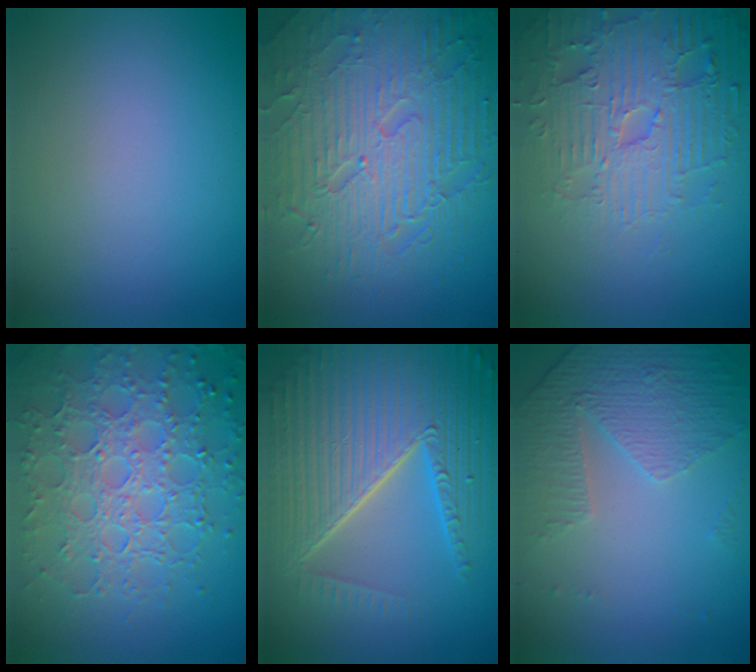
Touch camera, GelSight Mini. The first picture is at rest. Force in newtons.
{"total": 9.0, "press": 6.4, "slide": 6.4}
{"total": 5.1, "press": 5.0, "slide": 1.0}
{"total": 7.9, "press": 6.0, "slide": 5.2}
{"total": 10.1, "press": 6.4, "slide": 7.8}
{"total": 4.8, "press": 3.2, "slide": 3.5}